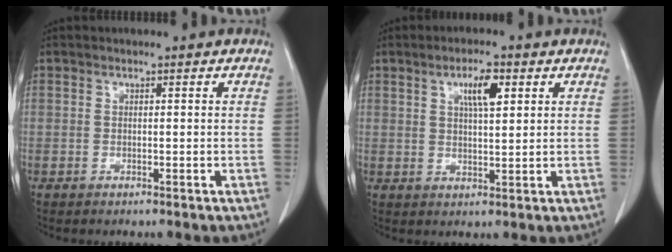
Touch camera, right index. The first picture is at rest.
{"total": 5.0, "force": [2.2, 1.2, 4.3], "torque": [-0.076, 0.001, 0.038]}